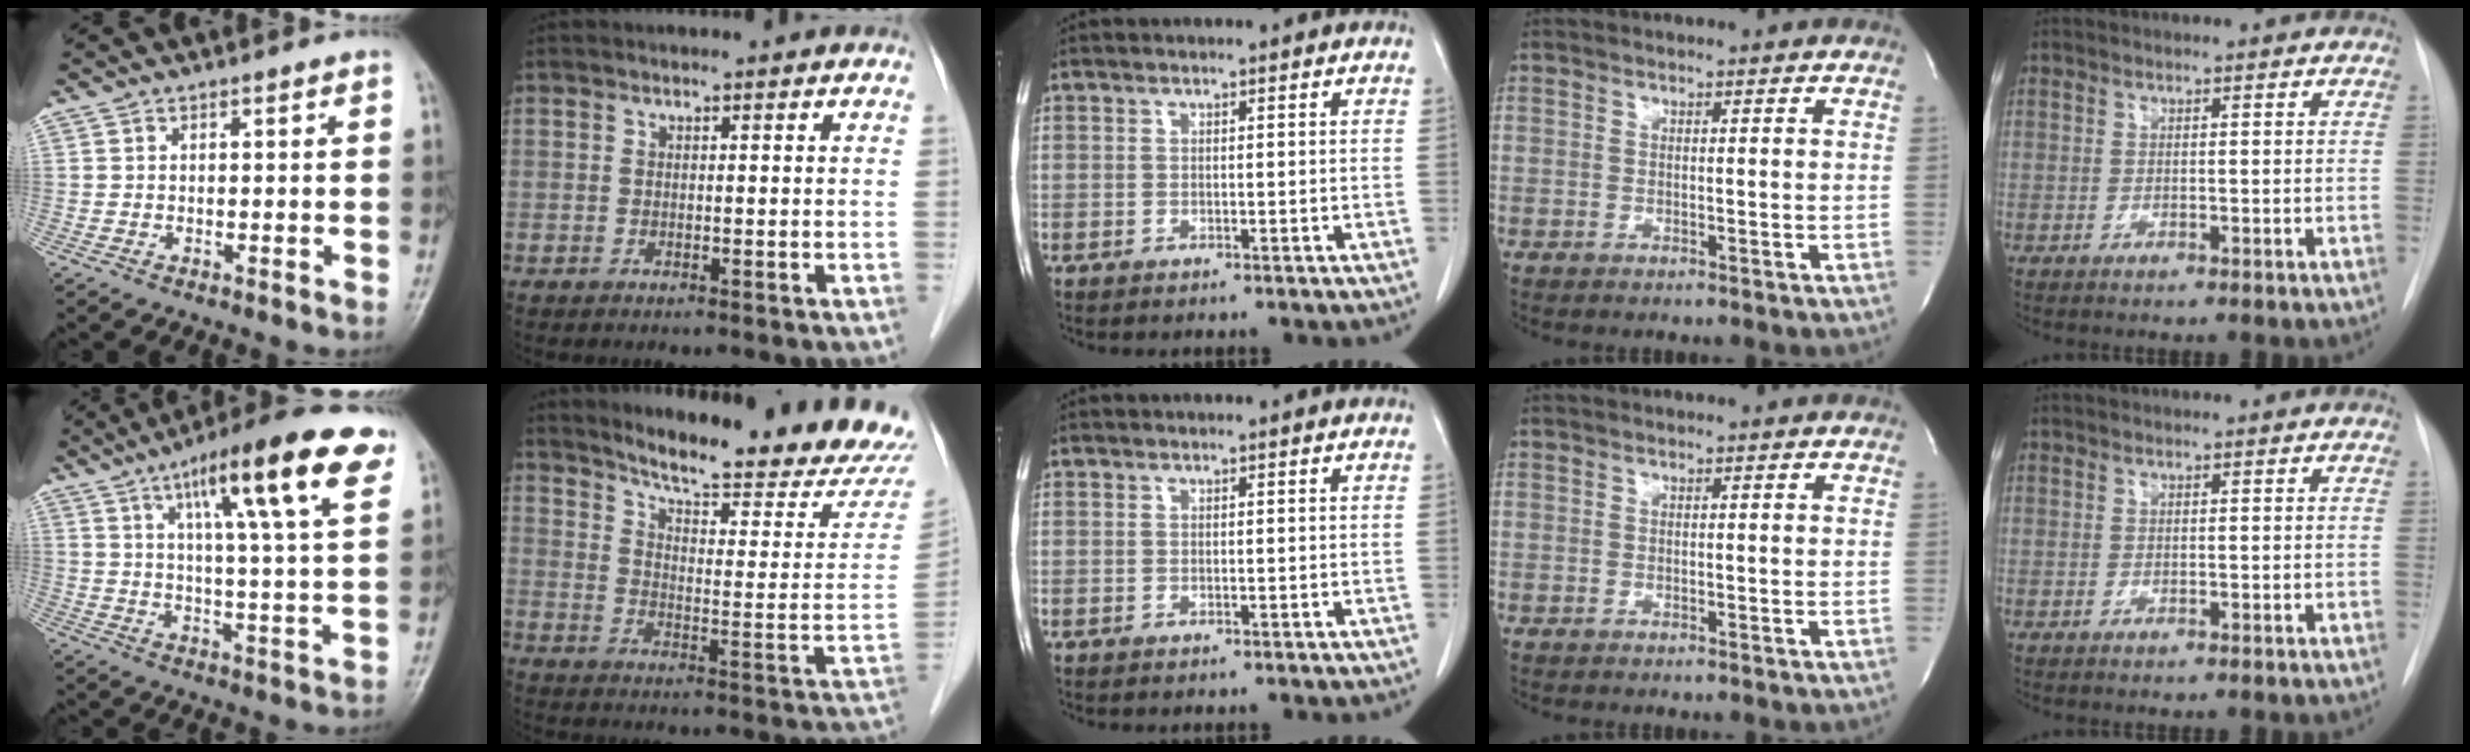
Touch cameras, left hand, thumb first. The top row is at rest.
{"thumb": {"total": 19.5, "force": [9.8, 3.5, 16.5], "torque": [-0.226, -0.020, 0.141]}, "index": {"total": 20.4, "force": [19.0, 0.4, 7.6], "torque": [-0.113, -0.089, 0.246]}}